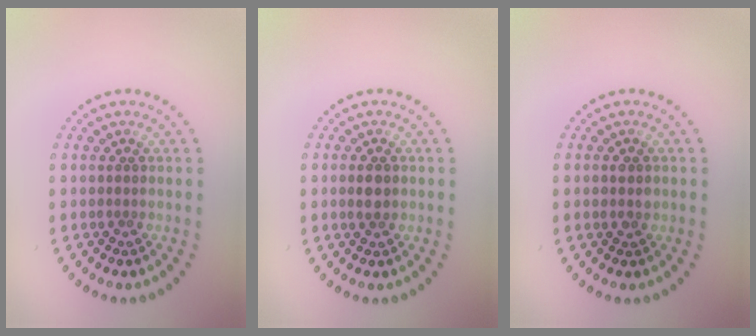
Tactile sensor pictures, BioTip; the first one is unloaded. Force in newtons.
{"total": 1.4, "press": 1.4, "slide": 0.1}
{"total": 1.6, "press": 1.6, "slide": 0.1}